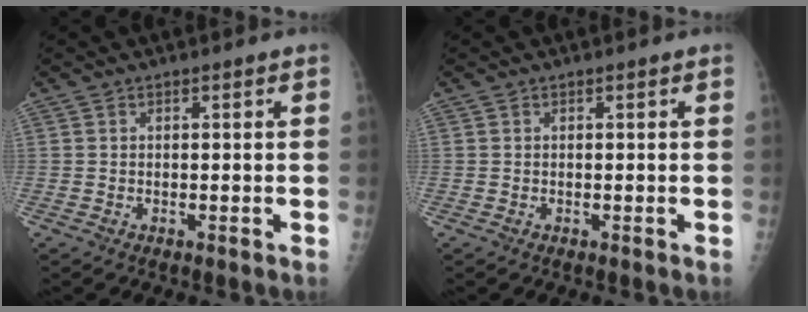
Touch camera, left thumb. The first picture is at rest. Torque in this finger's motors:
{"motor_torque": [0.02, 0.02, -0.08, -0.08, 0.00]}